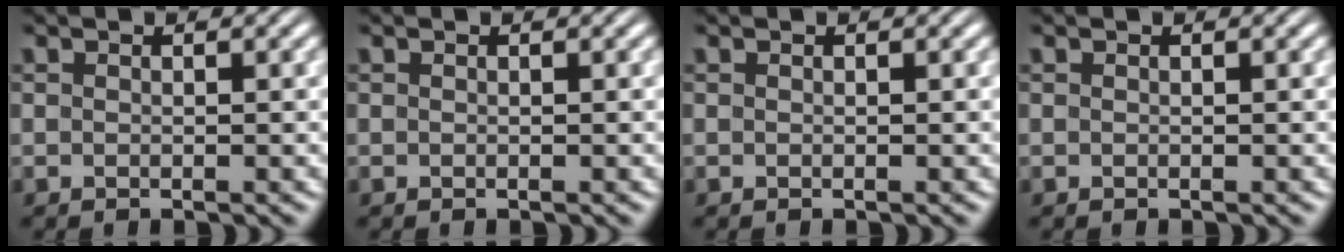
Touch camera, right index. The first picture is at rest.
{"total": 0.0}
{"total": 0.0}
{"total": 0.0}